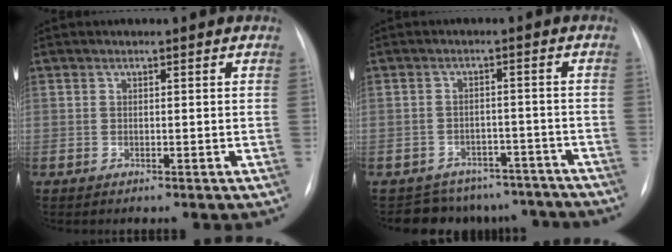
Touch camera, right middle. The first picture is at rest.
{"total": 10.1, "force": [-8.9, 4.7, -0.1], "torque": [0.017, 0.029, -0.103]}